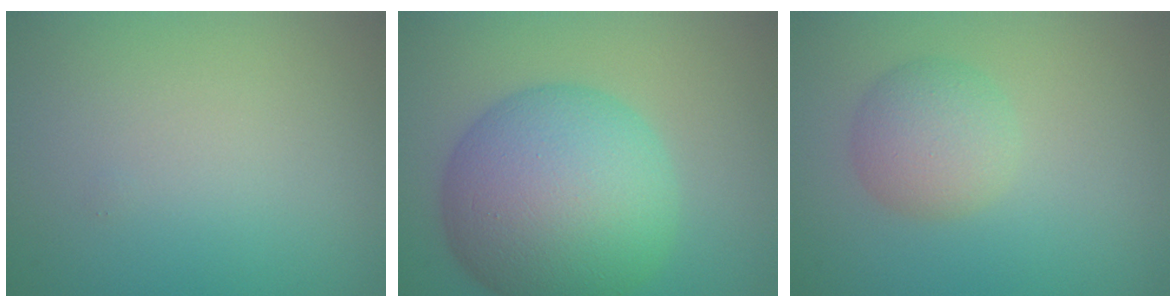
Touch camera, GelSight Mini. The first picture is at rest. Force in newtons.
{"total": 12.4, "press": 12.4, "slide": 0.1}
{"total": 3.2, "press": 3.2, "slide": 0.0}